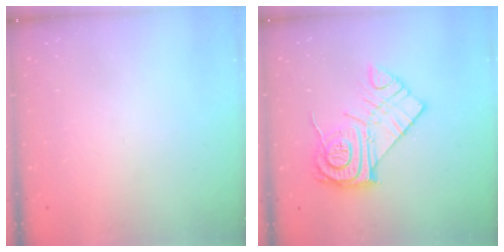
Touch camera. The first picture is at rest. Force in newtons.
{"total": 14.9, "press": 14.8, "slide": 1.2}